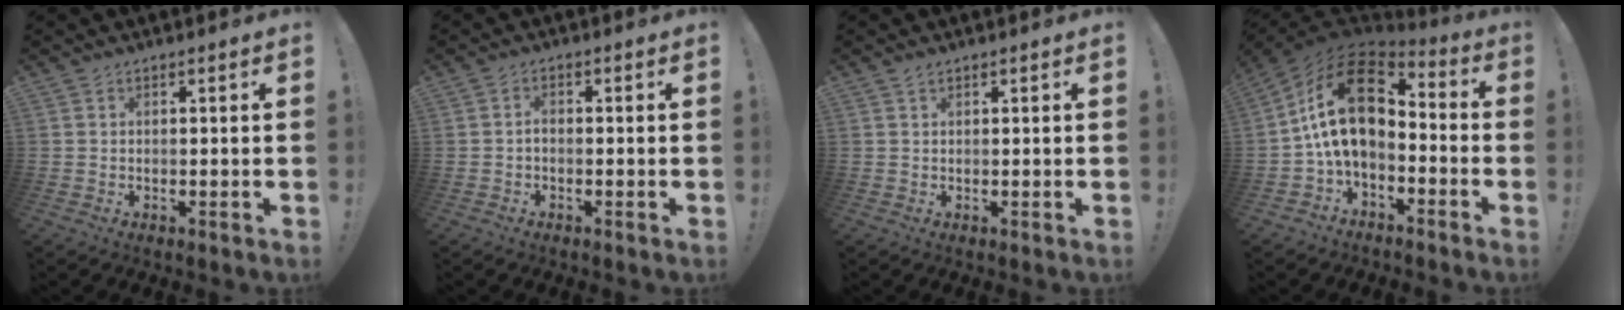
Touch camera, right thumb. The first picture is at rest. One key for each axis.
{"total": 1.4, "fx": -0.8, "fy": 0.6, "fz": 1.0, "tx": -0.026, "ty": 0.008, "tz": -0.013}
{"total": 0.9, "fx": 0.7, "fy": 0.3, "fz": 0.4, "tx": -0.012, "ty": 0.001, "tz": 0.013}
{"total": 18.7, "fx": 3.0, "fy": 10.9, "fz": 14.9, "tx": -0.290, "ty": 0.000, "tz": 0.054}